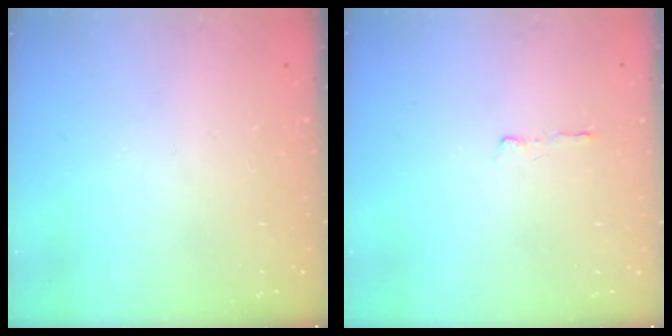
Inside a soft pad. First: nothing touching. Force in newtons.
{"total": 2.9, "press": 2.8, "slide": 0.5}